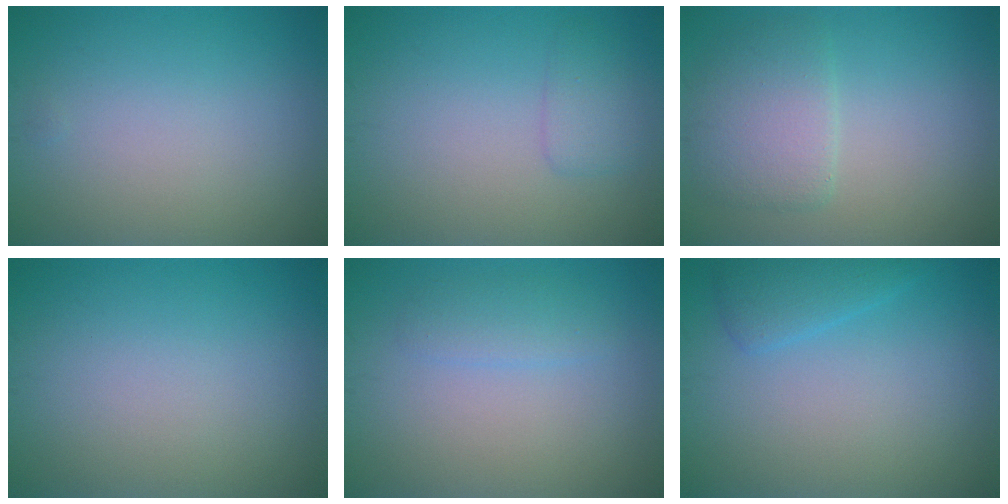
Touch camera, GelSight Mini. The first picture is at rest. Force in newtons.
{"total": 1.7, "press": 1.7, "slide": 0.1}
{"total": 3.9, "press": 3.8, "slide": 0.2}
{"total": 0.0}
{"total": 1.6, "press": 1.6, "slide": 0.0}
{"total": 2.2, "press": 2.1, "slide": 0.2}